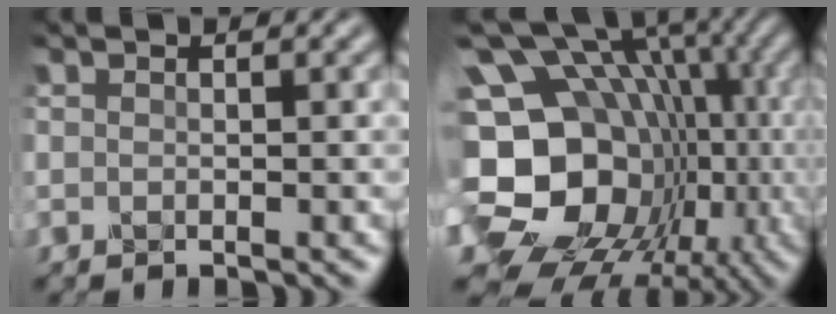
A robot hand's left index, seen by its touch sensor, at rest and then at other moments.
{"total": 21.8, "force": [-2.3, 18.2, 11.7], "torque": [-0.202, 0.022, -0.061]}